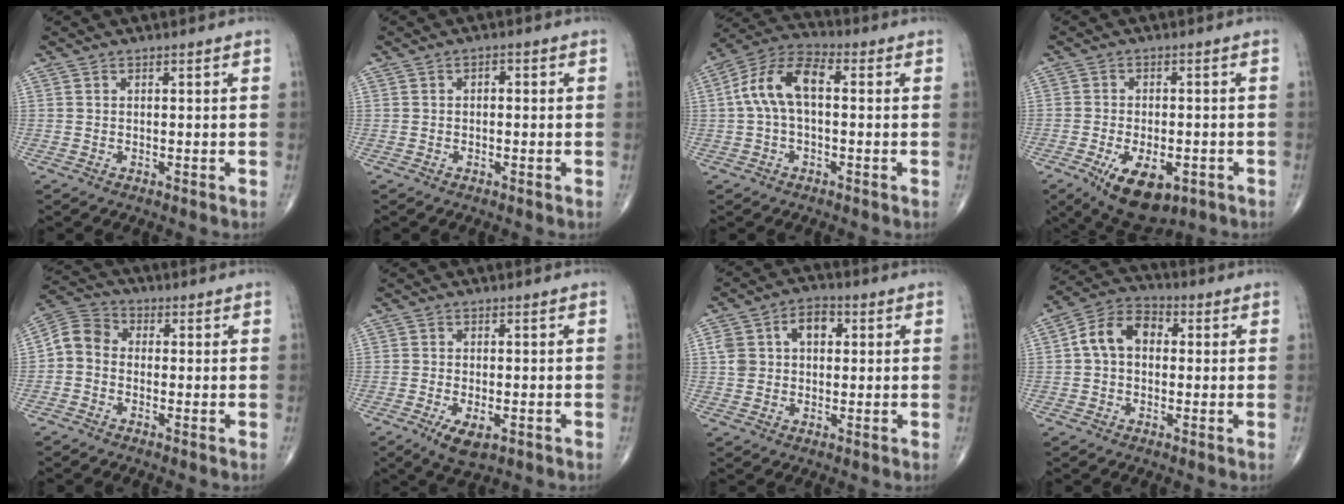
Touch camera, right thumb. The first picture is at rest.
{"total": 1.3, "force": [0.0, 0.9, 1.0], "torque": [-0.004, 0.008, -0.005]}
{"total": 10.7, "force": [0.7, 5.6, 9.1], "torque": [-0.184, 0.037, 0.004]}
{"total": 11.4, "force": [-5.1, 5.8, 8.4], "torque": [-0.128, 0.002, -0.069]}
{"total": 6.2, "force": [-0.9, 5.1, 3.5], "torque": [-0.052, 0.022, -0.037]}
{"total": 5.1, "force": [-2.2, 2.3, 4.0], "torque": [-0.071, -0.004, -0.032]}
{"total": 8.7, "force": [2.0, 6.1, 5.8], "torque": [-0.083, 0.017, 0.030]}
{"total": 9.1, "force": [0.8, 6.4, 6.3], "torque": [-0.104, 0.031, 0.003]}